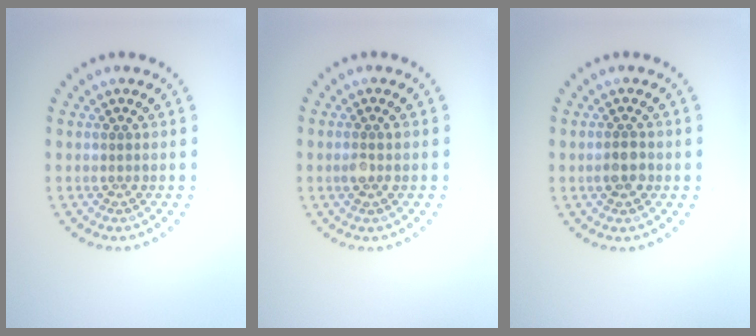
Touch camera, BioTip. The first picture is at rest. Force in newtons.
{"total": 1.0, "press": 0.9, "slide": 0.5}
{"total": 1.8, "press": 1.7, "slide": 0.6}